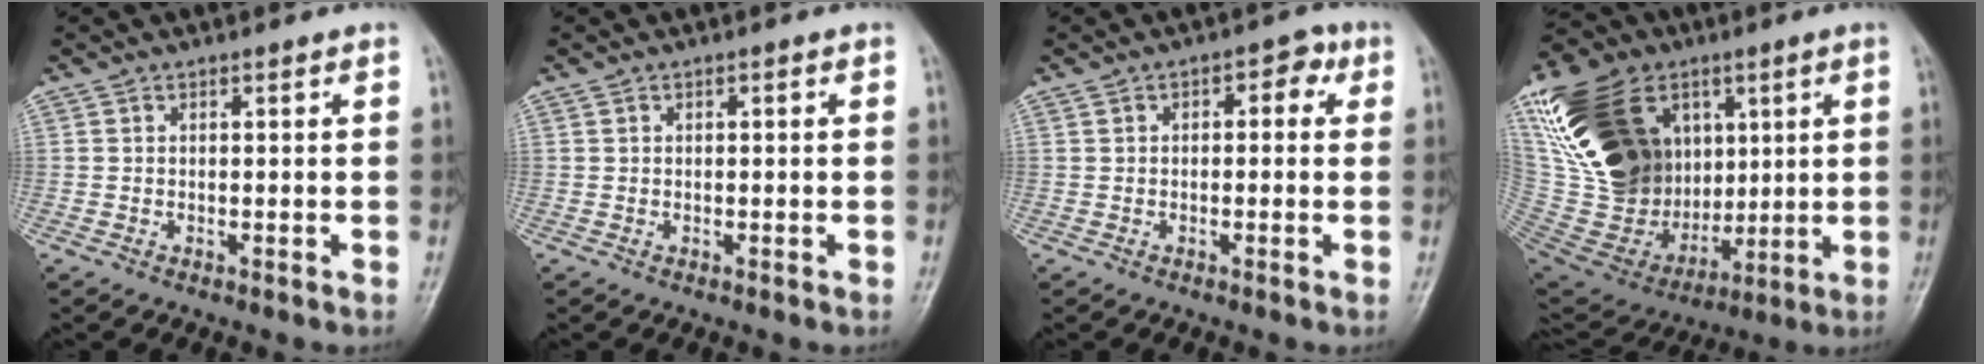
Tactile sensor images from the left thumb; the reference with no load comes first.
{"total": 0.0}
{"total": 3.1, "force": [0.7, 1.9, 2.4], "torque": [-0.018, 0.012, 0.004]}
{"total": 30.6, "force": [8.4, 22.2, 19.3], "torque": [-0.377, 0.001, 0.172]}